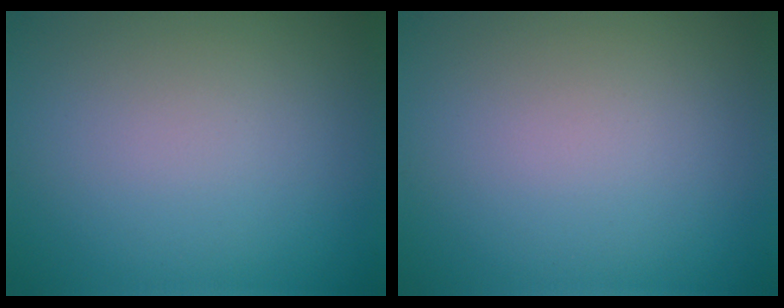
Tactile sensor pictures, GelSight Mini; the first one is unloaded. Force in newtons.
{"total": 0.0}